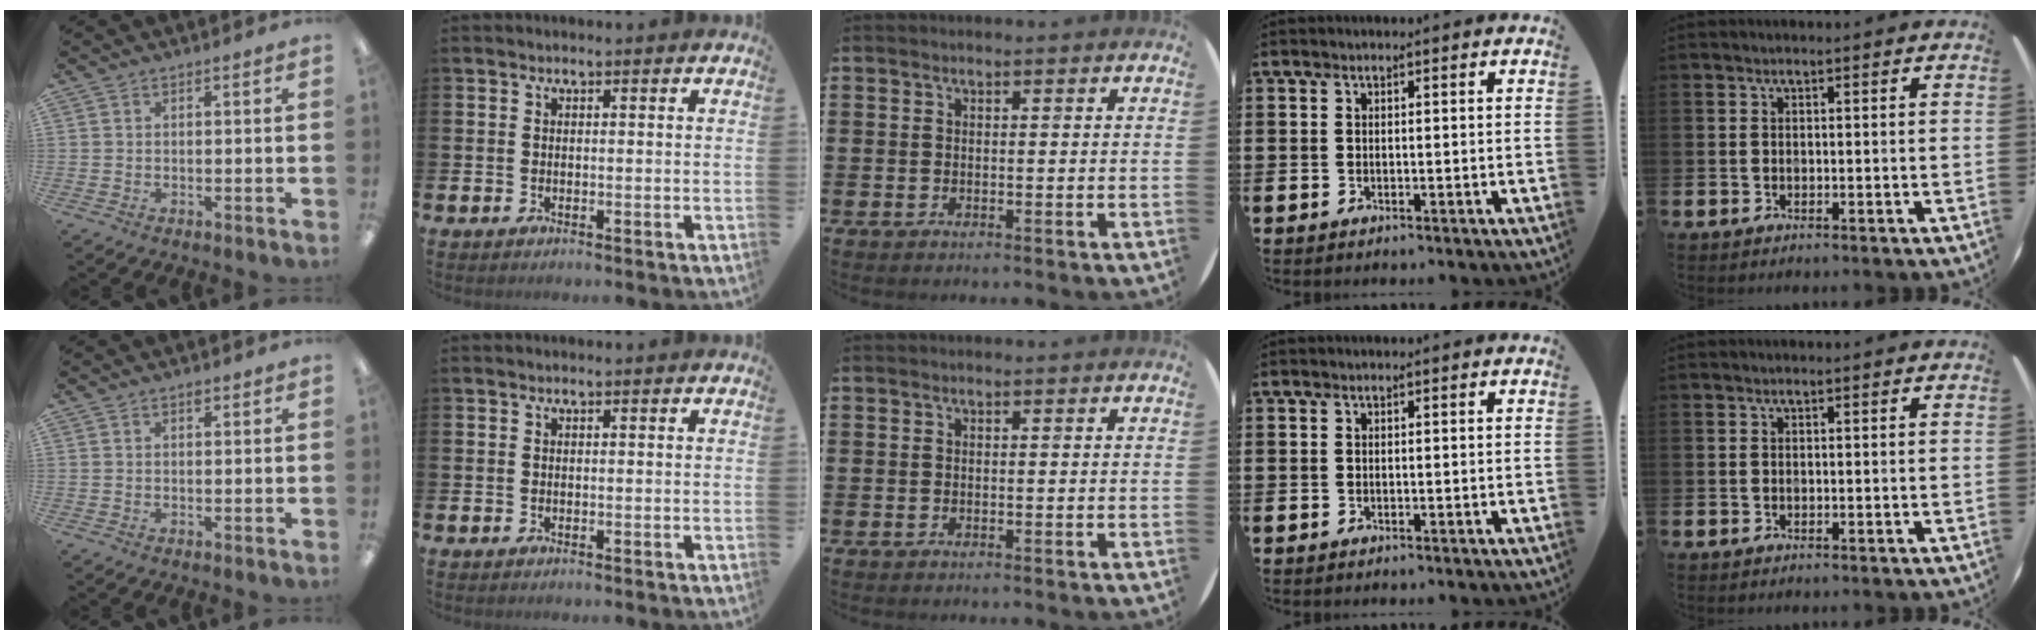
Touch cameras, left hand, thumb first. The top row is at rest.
{"thumb": {"total": 1.3, "force": [0.9, 0.7, 0.7], "torque": [0.002, -0.005, 0.012]}}